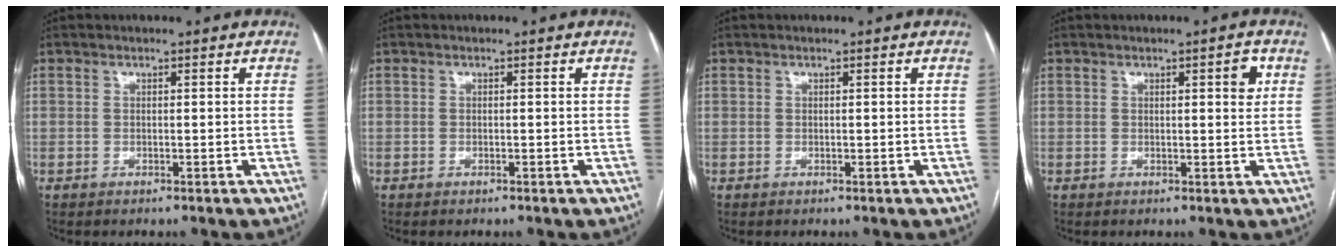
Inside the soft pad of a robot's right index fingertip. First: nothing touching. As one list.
[{"total": 0.0}, {"total": 0.0}, {"total": 2.3, "force": [0.9, 0.5, 2.1], "torque": [-0.025, 0.000, 0.010]}]